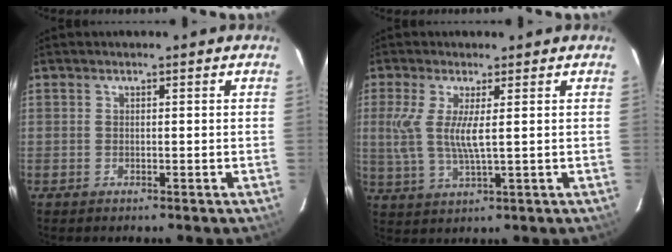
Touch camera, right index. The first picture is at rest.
{"total": 6.8, "force": [1.0, 0.7, 6.7], "torque": [-0.147, -0.011, 0.023]}